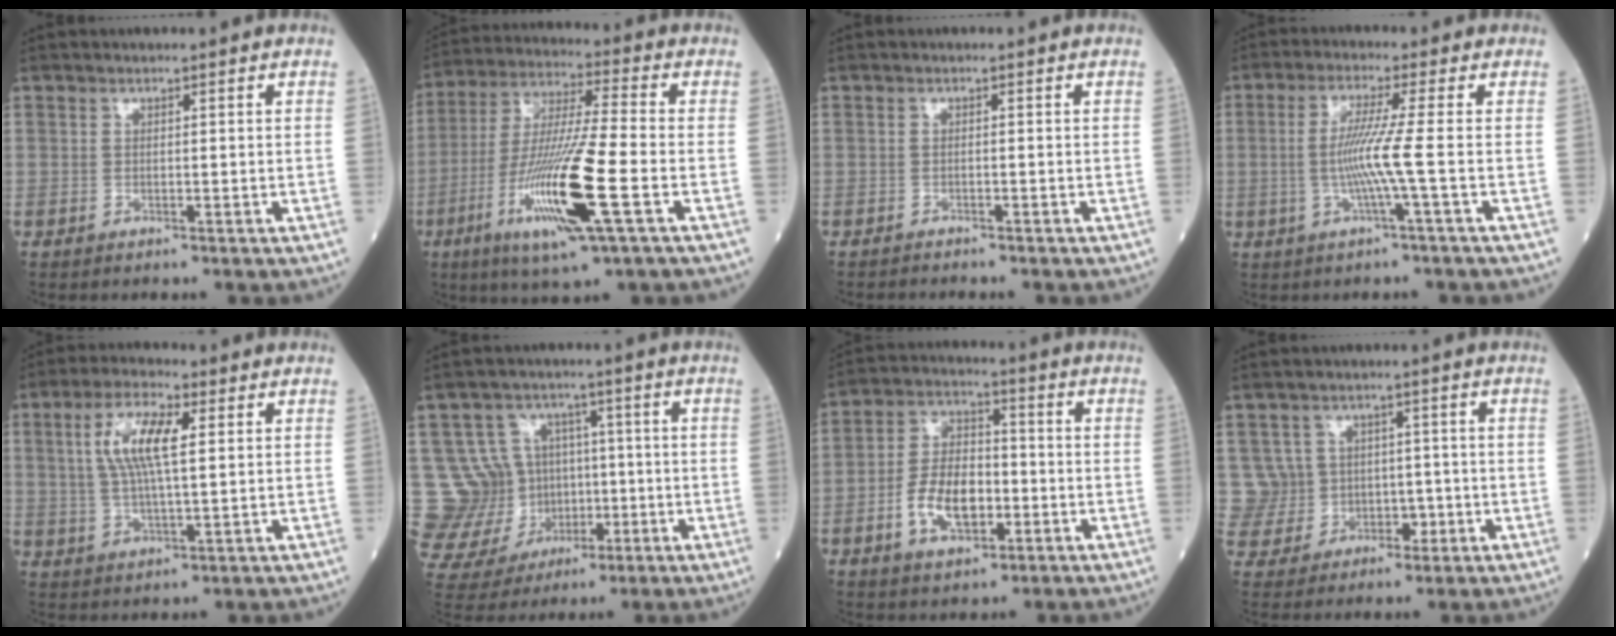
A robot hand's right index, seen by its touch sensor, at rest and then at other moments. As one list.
[{"total": 16.6, "force": [-5.6, 0.4, 15.6], "torque": [-0.320, -0.023, -0.102]}, {"total": 1.3, "force": [-1.3, -0.2, 0.3], "torque": [-0.004, -0.001, -0.016]}, {"total": 5.9, "force": [-0.8, -1.7, 5.7], "torque": [-0.122, -0.003, -0.014]}, {"total": 8.8, "force": [2.5, 2.0, 8.2], "torque": [-0.171, 0.009, 0.050]}, {"total": 13.1, "force": [0.1, 12.3, 4.5], "torque": [-0.108, 0.054, 0.035]}, {"total": 9.7, "force": [-2.8, 5.2, 7.7], "torque": [-0.156, 0.012, -0.049]}, {"total": 7.1, "force": [0.7, 7.1, -0.1], "torque": [0.007, 0.032, 0.027]}]